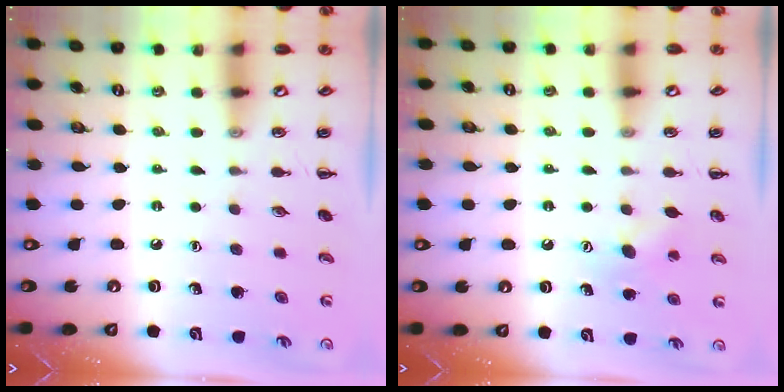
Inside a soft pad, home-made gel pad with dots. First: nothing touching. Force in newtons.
{"total": 6.8, "press": 6.6, "slide": 1.4}